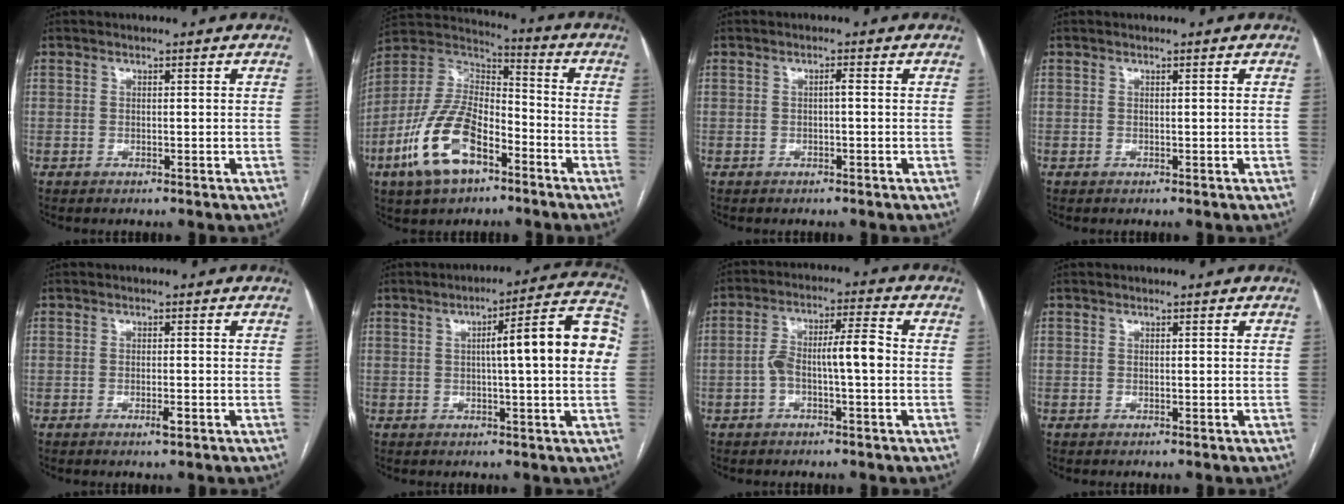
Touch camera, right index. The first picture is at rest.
{"total": 16.1, "force": [-7.8, 7.5, 11.9], "torque": [-0.253, 0.011, -0.144]}
{"total": 0.8, "force": [-0.1, 0.1, 0.8], "torque": [-0.013, 0.002, -0.001]}
{"total": 0.0}
{"total": 1.5, "force": [-1.1, 0.0, 1.1], "torque": [-0.021, -0.001, -0.018]}
{"total": 12.7, "force": [1.1, 0.9, 12.6], "torque": [-0.168, 0.032, 0.009]}
{"total": 7.3, "force": [-1.2, 1.1, 7.2], "torque": [-0.131, 0.027, -0.021]}
{"total": 0.0}